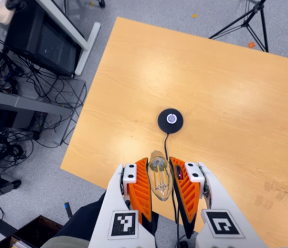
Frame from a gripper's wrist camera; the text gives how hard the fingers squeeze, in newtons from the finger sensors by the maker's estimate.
{"total": 20.4, "left": 21.8, "right": 19.0}